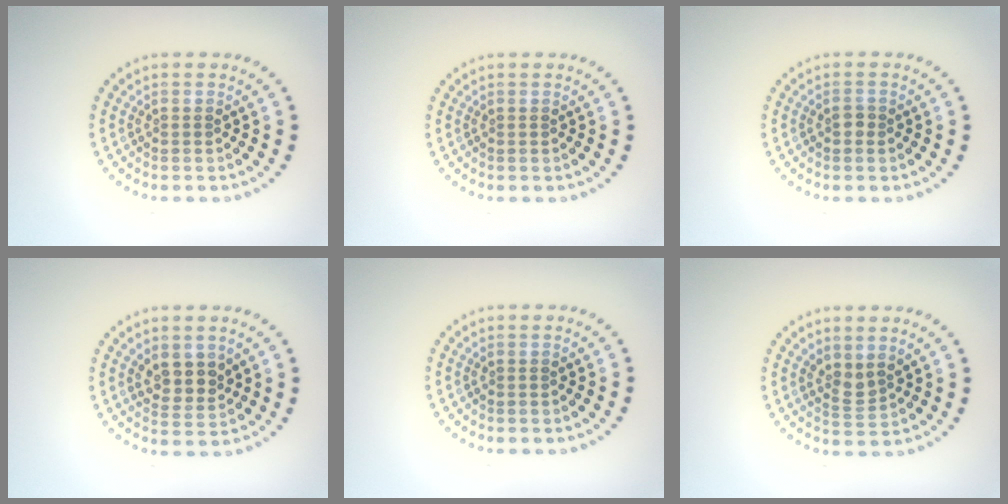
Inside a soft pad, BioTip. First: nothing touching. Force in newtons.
{"total": 0.0}
{"total": 0.8, "press": 0.8, "slide": 0.1}
{"total": 2.6, "press": 2.3, "slide": 1.2}
{"total": 0.0}
{"total": 1.8, "press": 1.4, "slide": 1.2}